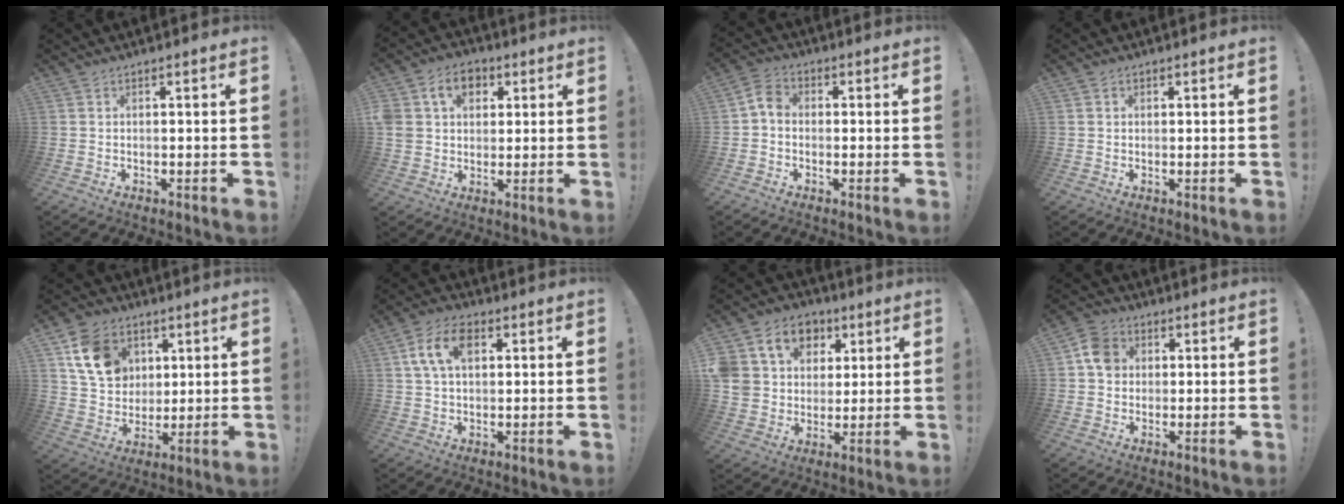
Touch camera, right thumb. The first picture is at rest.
{"total": 11.8, "force": [4.3, 9.1, 6.1], "torque": [-0.097, 0.002, 0.087]}
{"total": 4.9, "force": [-0.7, 3.7, 3.1], "torque": [-0.062, 0.017, -0.011]}
{"total": 0.9, "force": [0.3, 0.8, 0.1], "torque": [0.004, -0.001, 0.005]}
{"total": 14.5, "force": [6.0, 11.5, 6.5], "torque": [-0.108, -0.011, 0.124]}
{"total": 10.9, "force": [3.4, 7.0, 7.6], "torque": [-0.132, 0.010, 0.064]}
{"total": 15.8, "force": [6.2, 12.8, 6.8], "torque": [-0.119, -0.019, 0.130]}
{"total": 7.8, "force": [1.4, 6.8, 3.5], "torque": [-0.045, 0.011, 0.031]}